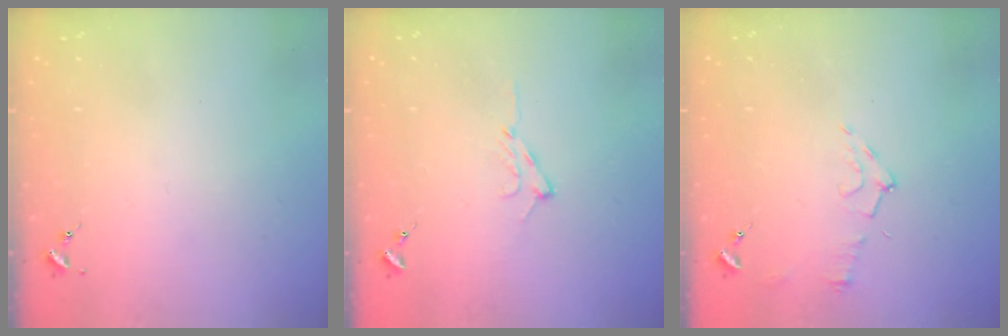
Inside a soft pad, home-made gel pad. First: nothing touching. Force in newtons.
{"total": 7.4, "press": 7.3, "slide": 0.8}
{"total": 7.4, "press": 7.4, "slide": 0.7}